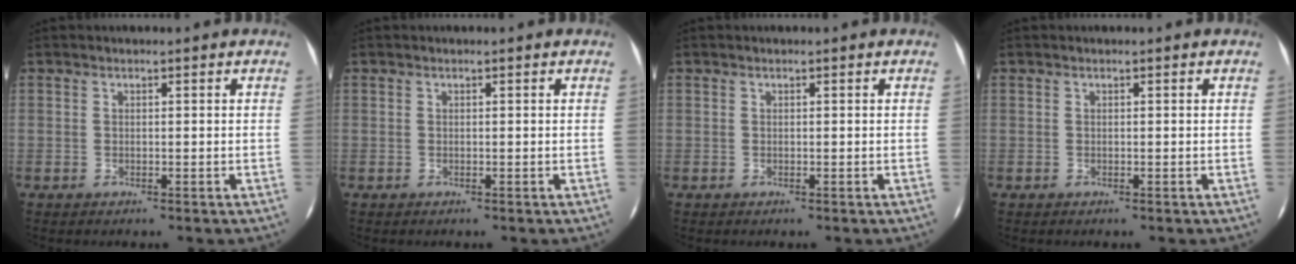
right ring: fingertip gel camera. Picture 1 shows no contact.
{"total": 0.0}
{"total": 0.0}
{"total": 0.0}